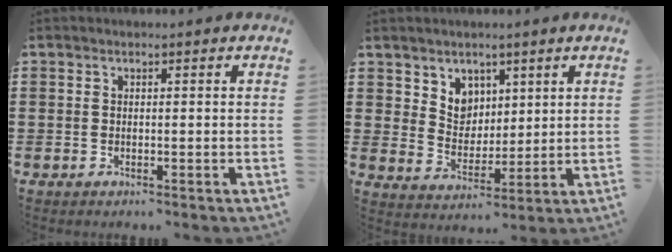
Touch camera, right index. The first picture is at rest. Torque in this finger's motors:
{"motor_torque": [0.67, 0.67, 0.13, 0.05]}